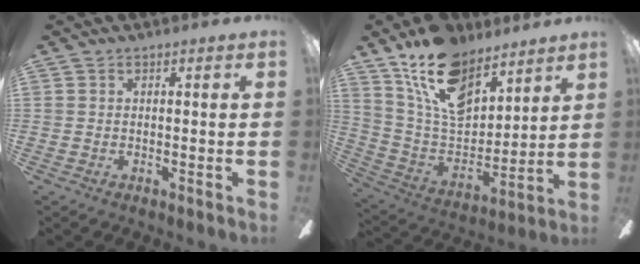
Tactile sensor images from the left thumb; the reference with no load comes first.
{"total": 18.3, "force": [12.4, 9.5, 9.5], "torque": [-0.180, -0.064, 0.230]}